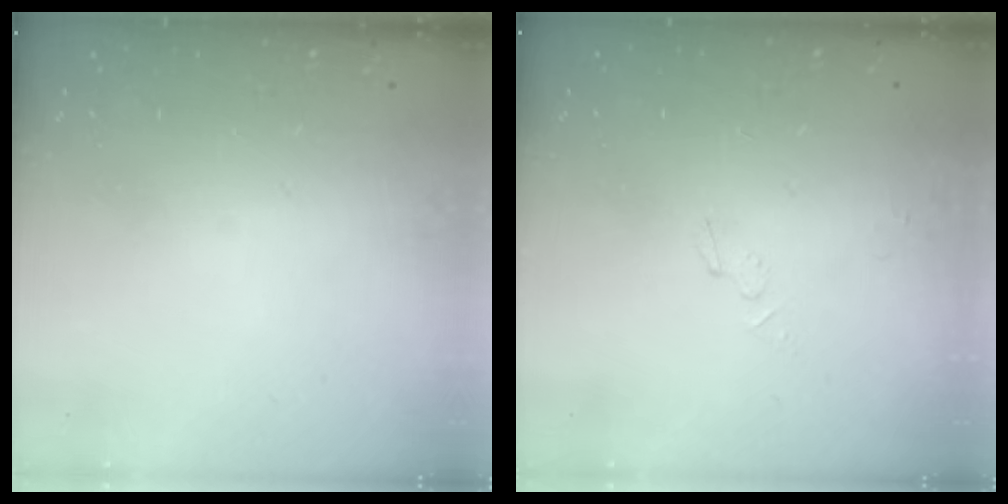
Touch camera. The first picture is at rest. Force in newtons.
{"total": 2.9, "press": 2.9, "slide": 0.3}